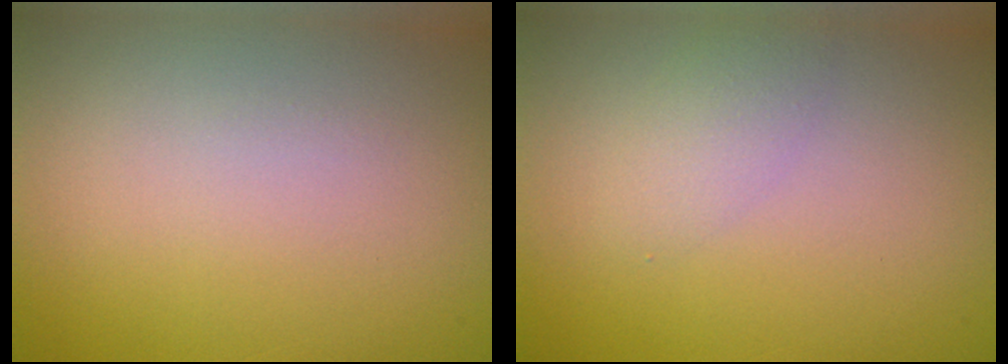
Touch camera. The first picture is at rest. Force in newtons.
{"total": 1.8, "press": 1.8, "slide": 0.0}